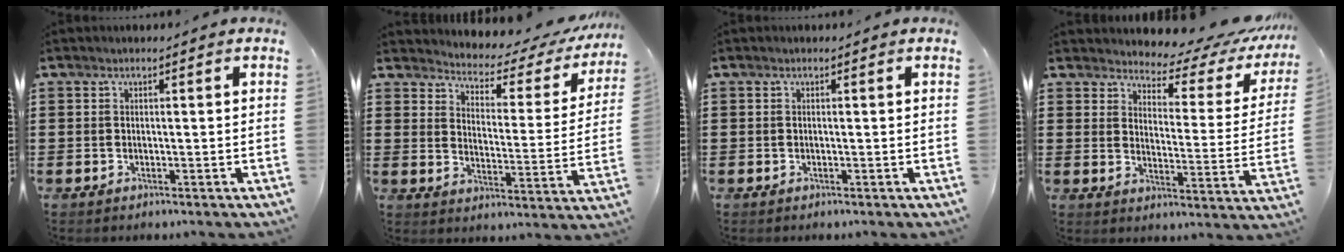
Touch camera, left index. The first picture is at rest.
{"total": 2.9, "force": [2.6, 1.0, 0.9], "torque": [-0.038, -0.022, 0.034]}
{"total": 0.0}
{"total": 5.2, "force": [4.9, 1.3, 1.1], "torque": [-0.036, -0.041, 0.079]}